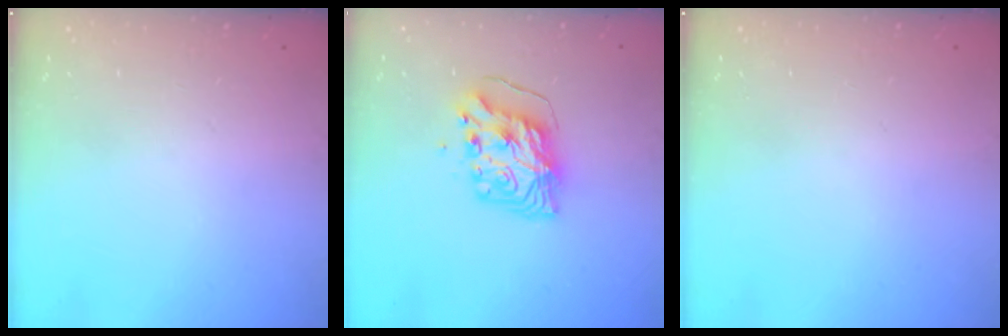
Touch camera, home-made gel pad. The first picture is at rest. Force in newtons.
{"total": 8.3, "press": 8.3, "slide": 0.9}
{"total": 0.0}